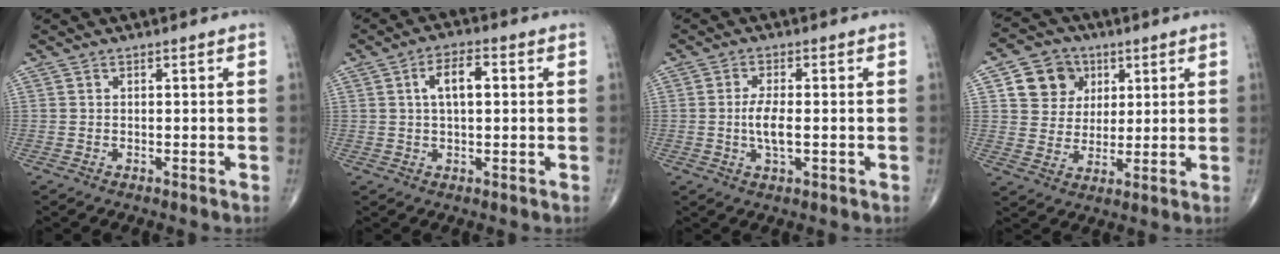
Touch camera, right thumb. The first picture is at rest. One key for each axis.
{"total": 6.2, "fx": 1.3, "fy": 2.8, "fz": 5.4, "tx": -0.092, "ty": 0.010, "tz": 0.020}
{"total": 4.9, "fx": -0.5, "fy": 1.7, "fz": 4.5, "tx": -0.095, "ty": -0.004, "tz": -0.012}
{"total": 9.7, "fx": 3.6, "fy": 8.4, "fz": 3.3, "tx": -0.019, "ty": -0.008, "tz": 0.061}